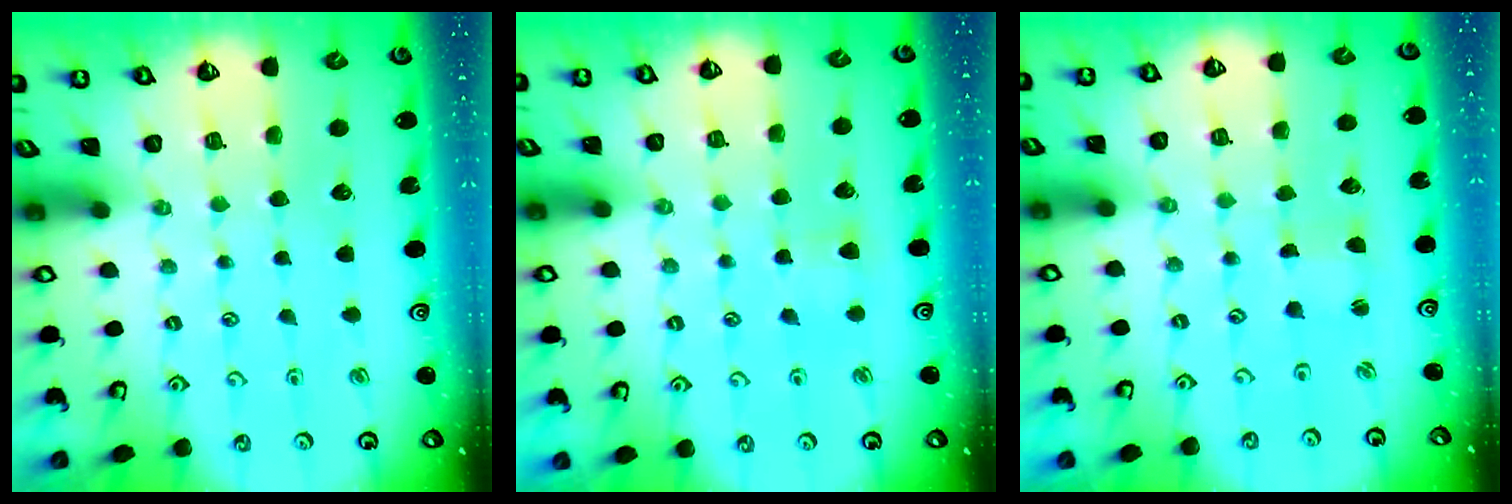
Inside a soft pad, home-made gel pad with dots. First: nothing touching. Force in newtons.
{"total": 3.7, "press": 3.6, "slide": 0.4}
{"total": 1.0, "press": 1.0, "slide": 0.0}